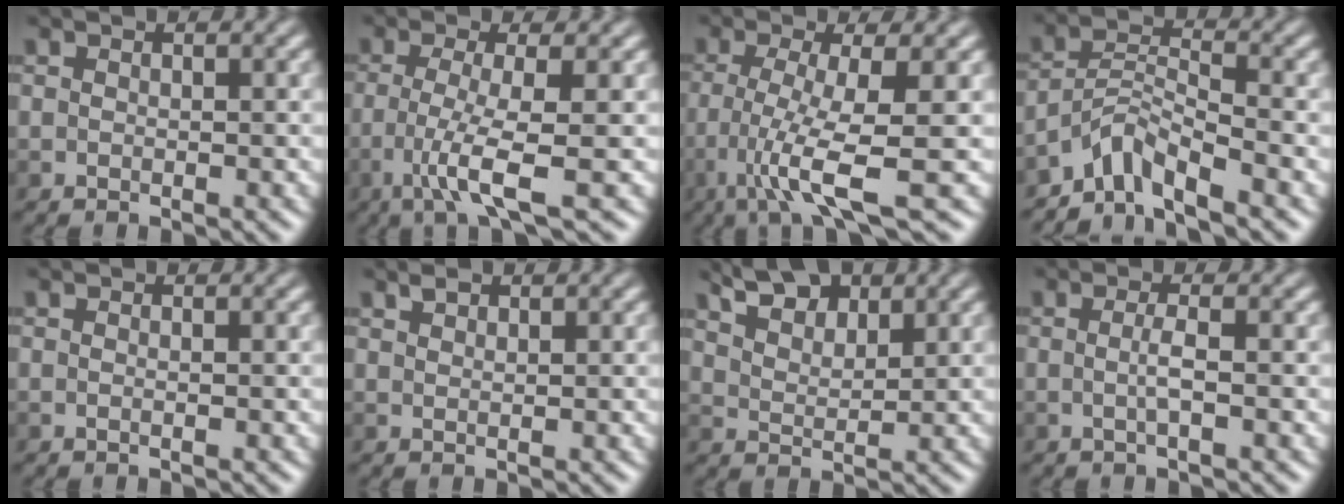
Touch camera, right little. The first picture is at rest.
{"total": 4.6, "force": [-1.9, 0.2, 4.2], "torque": [-0.088, -0.003, -0.039]}
{"total": 6.1, "force": [-2.3, 0.5, 5.6], "torque": [-0.112, -0.004, -0.044]}
{"total": 3.6, "force": [-3.4, 0.0, 1.2], "torque": [-0.023, 0.009, -0.074]}
{"total": 0.0}
{"total": 0.7, "force": [0.7, 0.1, 0.1], "torque": [-0.003, 0.000, 0.017]}
{"total": 5.7, "force": [4.5, 2.2, 2.6], "torque": [-0.061, 0.016, 0.073]}
{"total": 1.1, "force": [-0.4, -0.4, 1.0], "torque": [-0.024, 0.002, -0.006]}